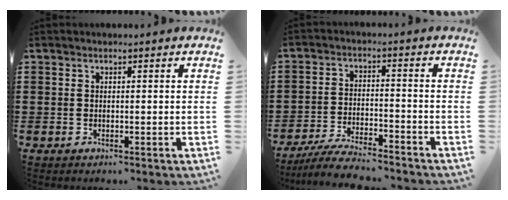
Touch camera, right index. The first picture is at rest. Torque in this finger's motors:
{"motor_torque": [0.30, 0.30, 0.29, 0.07]}